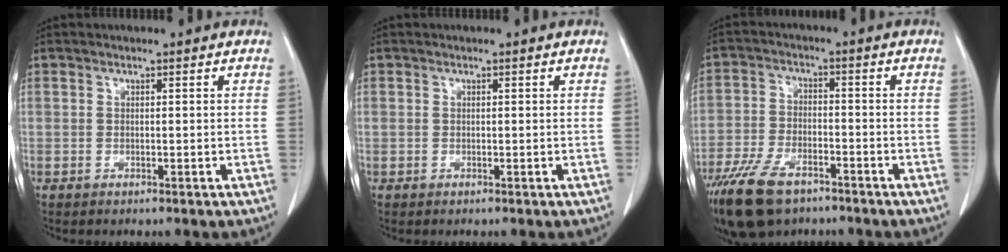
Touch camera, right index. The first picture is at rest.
{"total": 0.0}
{"total": 12.0, "force": [-8.2, 5.3, 6.9], "torque": [-0.139, -0.011, -0.146]}